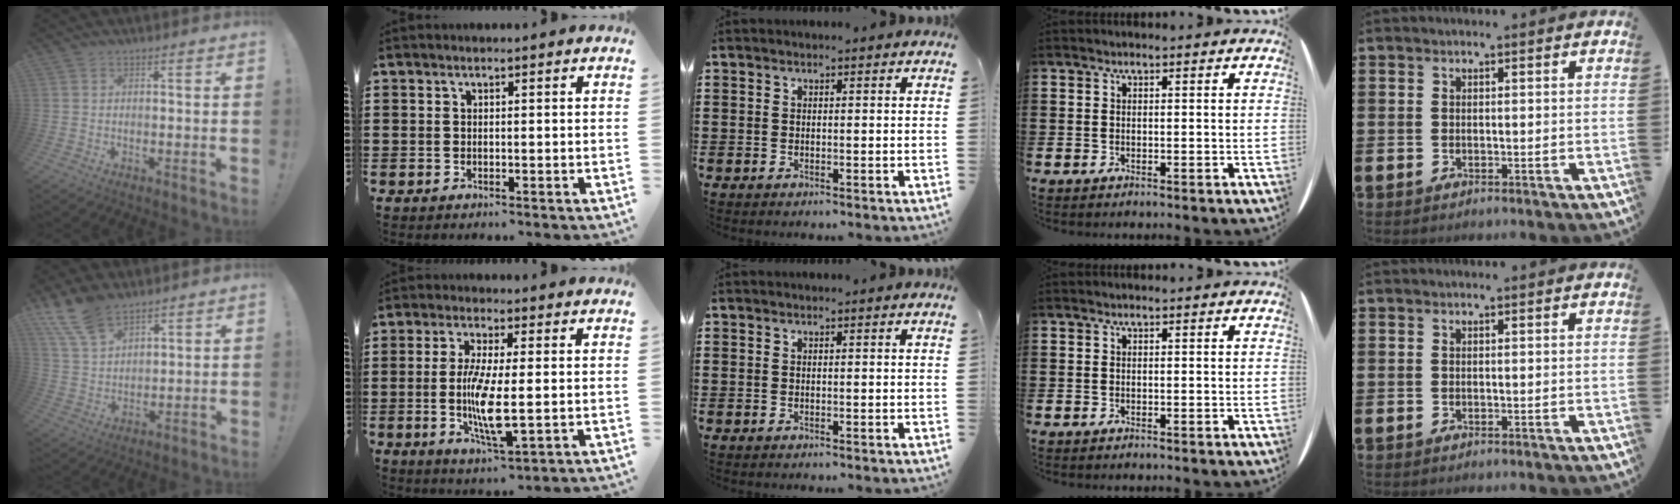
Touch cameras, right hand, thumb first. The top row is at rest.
{"thumb": {"total": 11.4, "force": [8.1, 5.7, 5.6], "torque": [-0.106, -0.037, 0.158]}, "index": {"total": 8.3, "force": [-1.0, 1.6, 8.1], "torque": [-0.168, -0.019, -0.022]}}